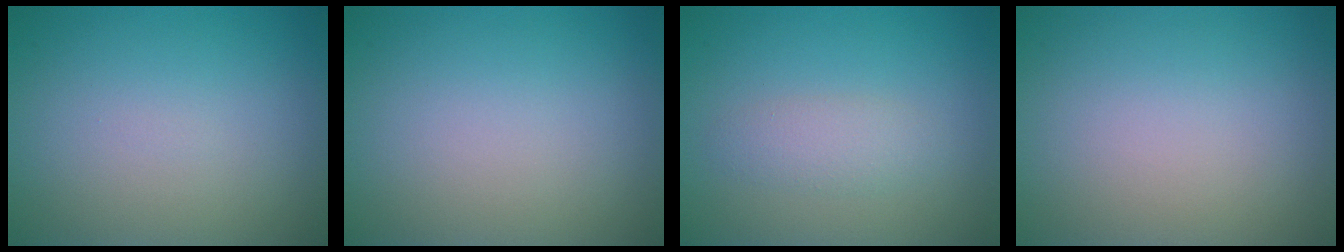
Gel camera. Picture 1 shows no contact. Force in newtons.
{"total": 0.0}
{"total": 1.9, "press": 1.9, "slide": 0.1}
{"total": 0.0}